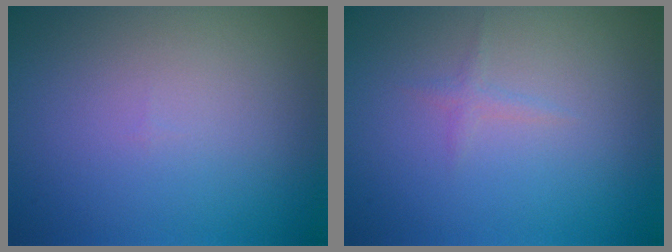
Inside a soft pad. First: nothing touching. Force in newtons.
{"total": 0.8, "press": 0.8, "slide": 0.1}